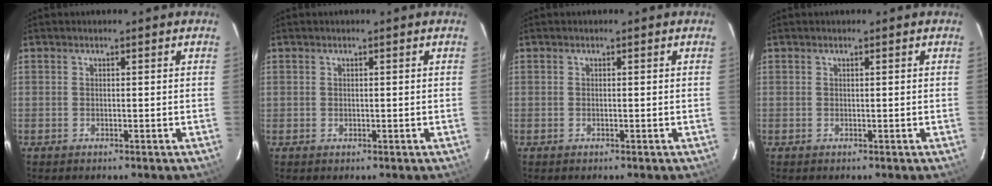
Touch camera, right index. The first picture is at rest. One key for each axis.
{"total": 0.0}
{"total": 0.0}
{"total": 0.0}